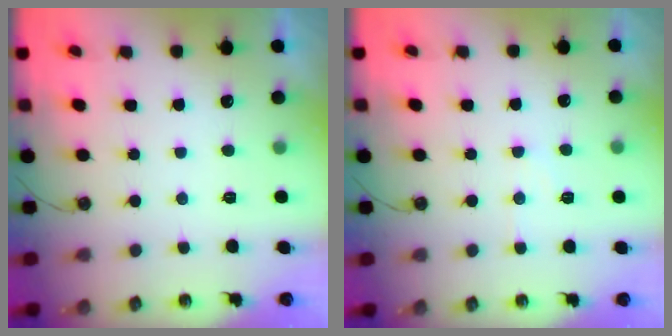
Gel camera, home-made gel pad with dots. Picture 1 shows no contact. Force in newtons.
{"total": 7.1, "press": 7.1, "slide": 0.6}